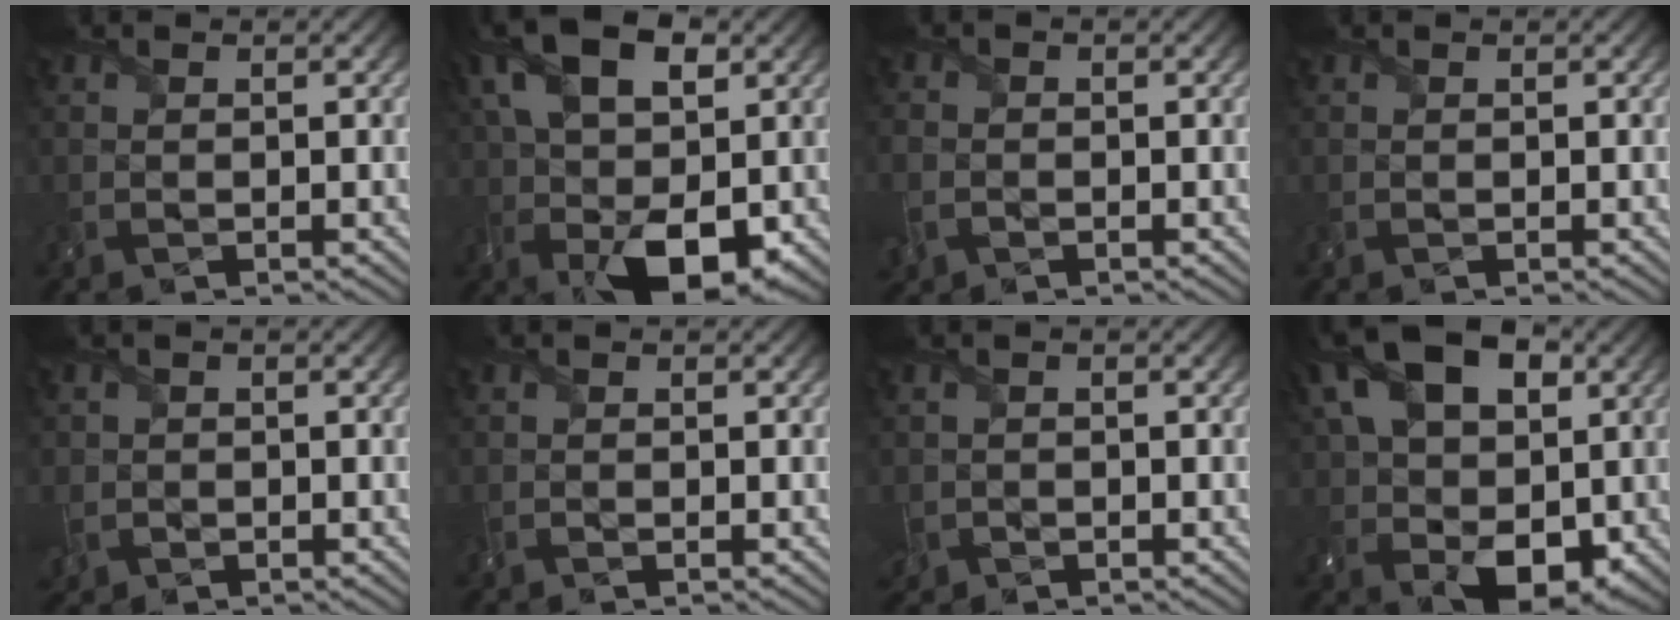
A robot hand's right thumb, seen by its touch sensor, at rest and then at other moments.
{"total": 15.9, "force": [2.0, 9.0, 12.9], "torque": [-0.243, 0.005, 0.032]}
{"total": 2.8, "force": [-1.1, 2.3, 1.3], "torque": [-0.044, -0.011, -0.025]}
{"total": 0.0}
{"total": 2.8, "force": [-0.7, 2.5, 0.8], "torque": [-0.025, -0.012, -0.014]}
{"total": 0.7, "force": [-0.3, 0.4, 0.5], "torque": [-0.013, -0.002, -0.006]}
{"total": 2.0, "force": [-0.9, 1.6, 0.7], "torque": [-0.026, -0.011, -0.020]}
{"total": 17.1, "force": [4.1, 10.9, 12.5], "torque": [-0.232, 0.007, 0.078]}